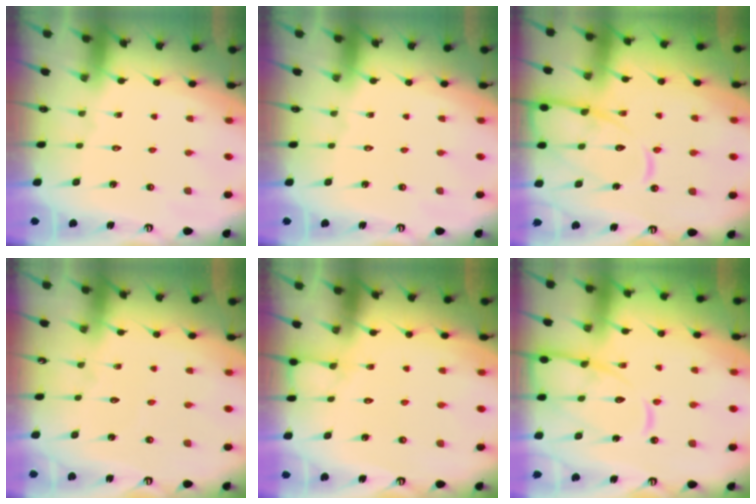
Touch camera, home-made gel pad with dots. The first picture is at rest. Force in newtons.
{"total": 0.0}
{"total": 14.1, "press": 14.0, "slide": 1.3}
{"total": 2.9, "press": 2.9, "slide": 0.3}
{"total": 5.2, "press": 5.2, "slide": 0.6}
{"total": 13.7, "press": 13.6, "slide": 1.4}